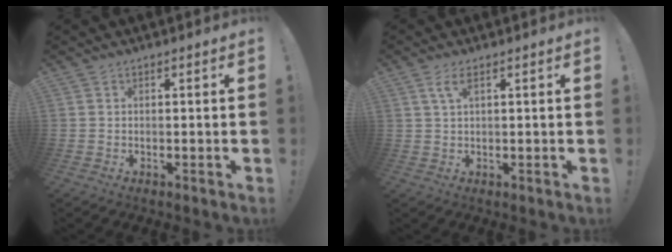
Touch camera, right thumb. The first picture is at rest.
{"total": 3.4, "force": [1.6, 0.8, 2.9], "torque": [-0.055, 0.000, 0.027]}